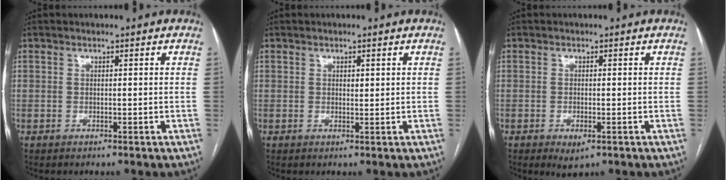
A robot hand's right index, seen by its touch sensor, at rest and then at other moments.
{"total": 0.9, "force": [0.4, 0.4, 0.7], "torque": [-0.012, -0.002, 0.006]}
{"total": 2.6, "force": [-1.3, 1.0, 2.0], "torque": [-0.034, -0.003, -0.013]}